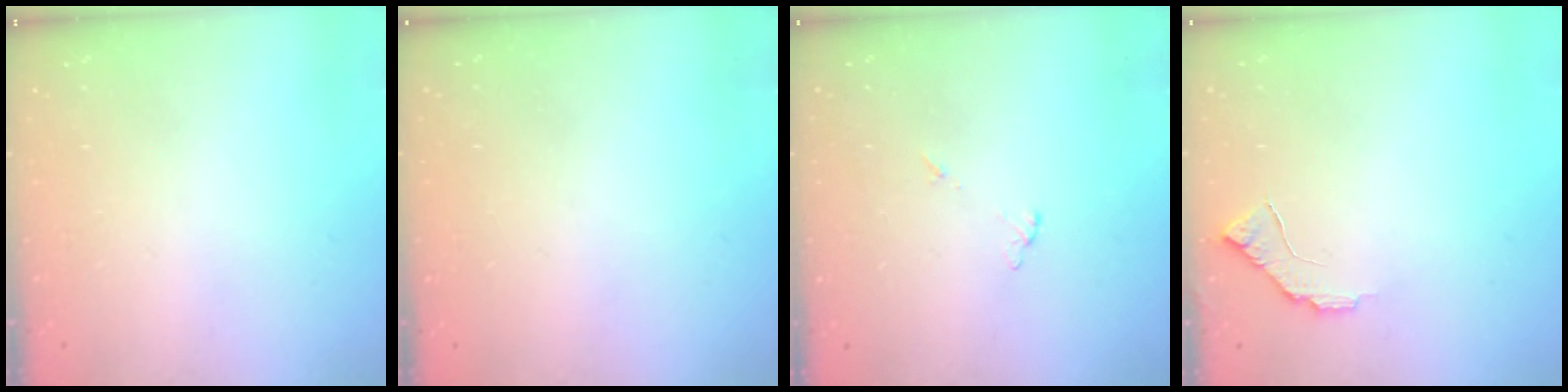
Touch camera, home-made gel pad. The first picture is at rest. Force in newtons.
{"total": 3.9, "press": 3.9, "slide": 0.2}
{"total": 5.6, "press": 5.6, "slide": 0.3}
{"total": 7.2, "press": 7.1, "slide": 0.9}